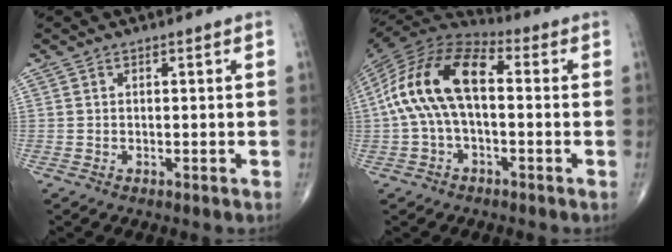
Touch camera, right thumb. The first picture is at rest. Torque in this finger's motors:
{"motor_torque": [2.19, 2.19, 0.43, -0.14, 0.17]}